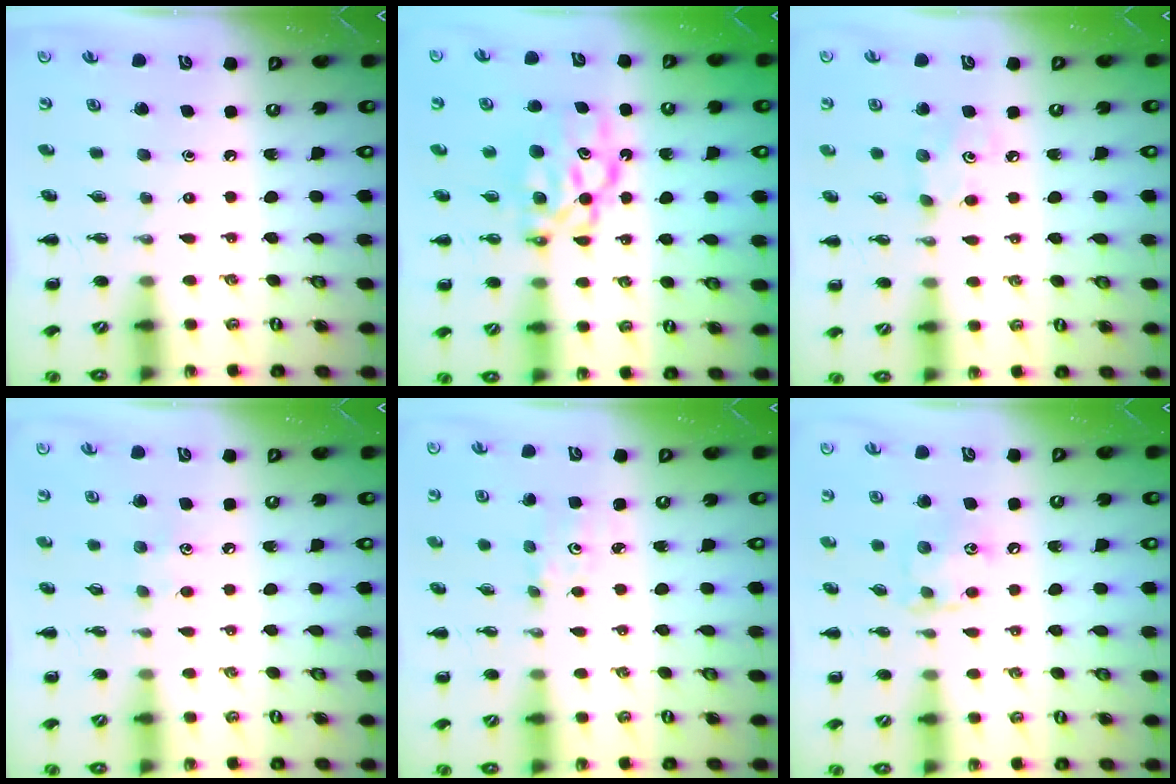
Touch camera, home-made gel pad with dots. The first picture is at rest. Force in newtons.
{"total": 8.1, "press": 8.0, "slide": 1.2}
{"total": 3.0, "press": 2.8, "slide": 0.9}
{"total": 3.6, "press": 3.5, "slide": 0.8}
{"total": 1.4, "press": 1.3, "slide": 0.5}
{"total": 8.6, "press": 8.6, "slide": 0.8}